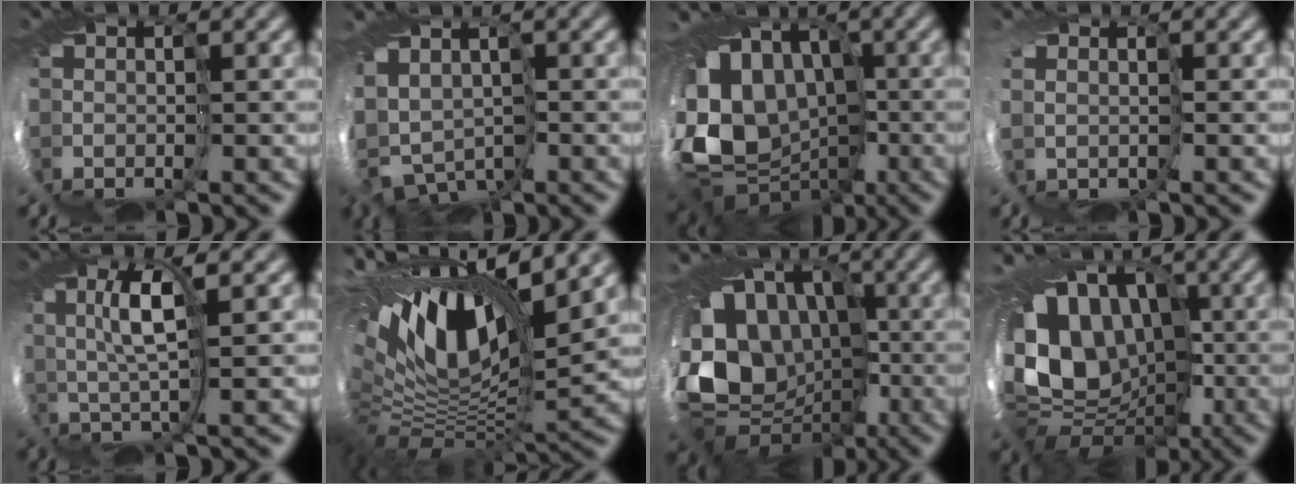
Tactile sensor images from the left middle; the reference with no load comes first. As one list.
[{"total": 3.6, "force": [-1.8, 2.9, 1.2], "torque": [-0.031, -0.015, -0.039]}, {"total": 10.8, "force": [0.1, 9.4, 5.3], "torque": [-0.118, -0.010, 0.006]}, {"total": 1.4, "force": [0.3, 1.4, 0.2], "torque": [-0.010, -0.003, 0.010]}, {"total": 2.6, "force": [1.0, -0.3, 2.4], "torque": [-0.060, 0.014, 0.001]}, {"total": 12.5, "force": [6.5, 4.9, 9.4], "torque": [-0.204, 0.024, 0.107]}, {"total": 11.2, "force": [-0.5, 9.8, 5.4], "torque": [-0.111, -0.010, -0.010]}, {"total": 10.4, "force": [0.2, 8.7, 5.6], "torque": [-0.115, -0.001, -0.005]}]